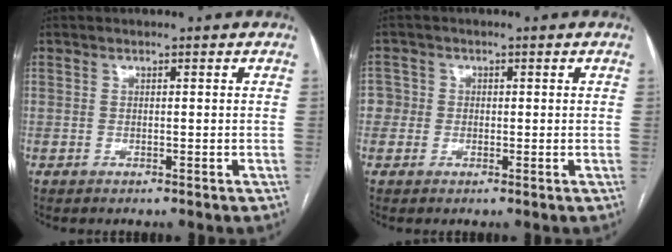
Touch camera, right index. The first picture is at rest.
{"total": 2.6, "force": [-0.2, 2.6, 0.0], "torque": [0.015, 0.014, -0.008]}